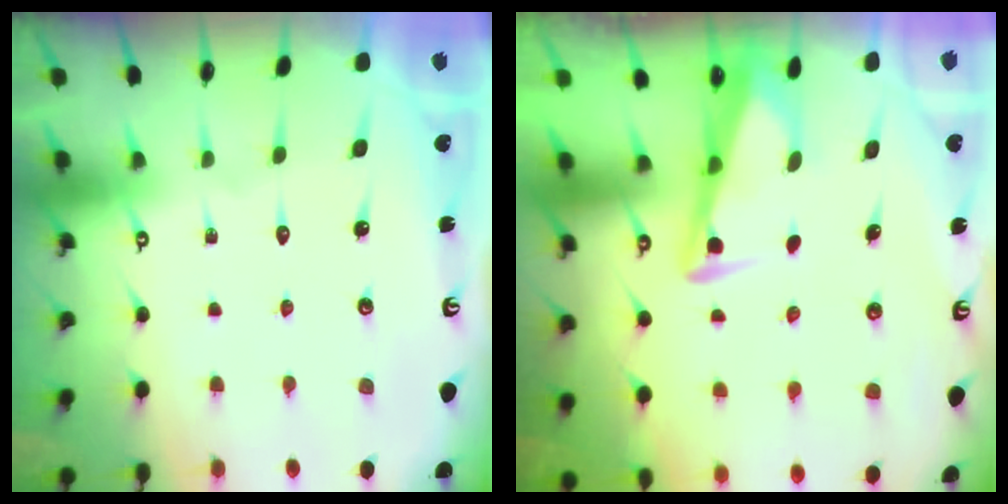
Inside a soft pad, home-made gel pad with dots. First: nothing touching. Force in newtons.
{"total": 3.3, "press": 3.3, "slide": 0.4}